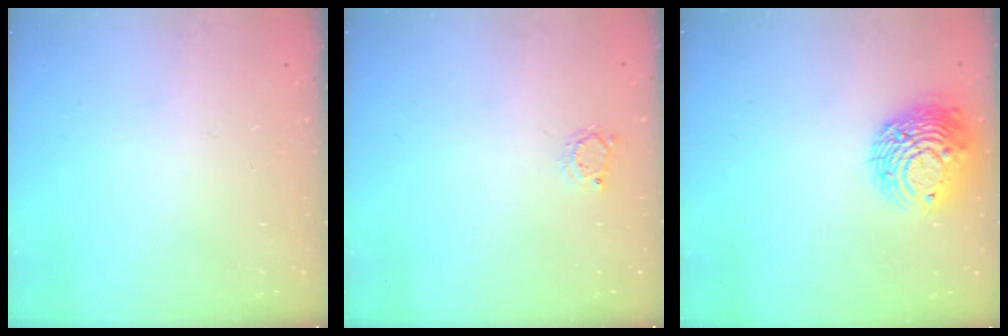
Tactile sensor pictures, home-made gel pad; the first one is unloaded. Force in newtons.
{"total": 2.6, "press": 2.6, "slide": 0.4}
{"total": 12.6, "press": 12.5, "slide": 1.4}